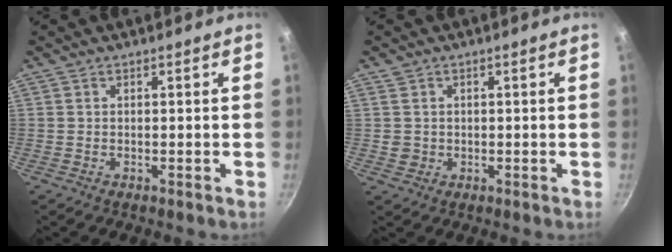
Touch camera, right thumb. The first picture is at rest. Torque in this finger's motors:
{"motor_torque": [-0.25, -0.25, 0.21, 0.24, -0.01]}